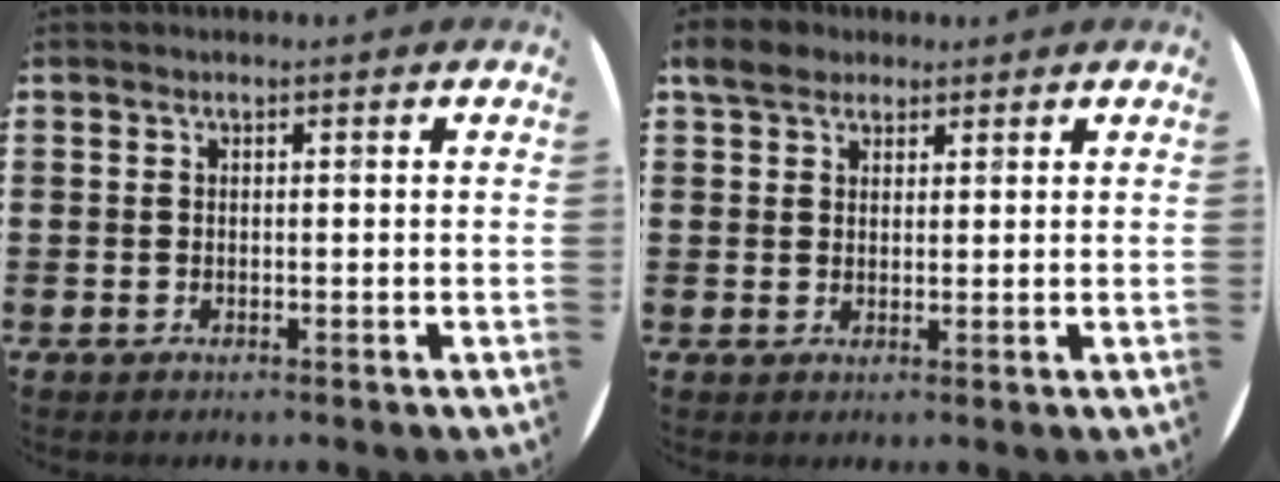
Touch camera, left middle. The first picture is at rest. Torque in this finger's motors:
{"motor_torque": [0.66, -0.61, 0.07, 0.08]}